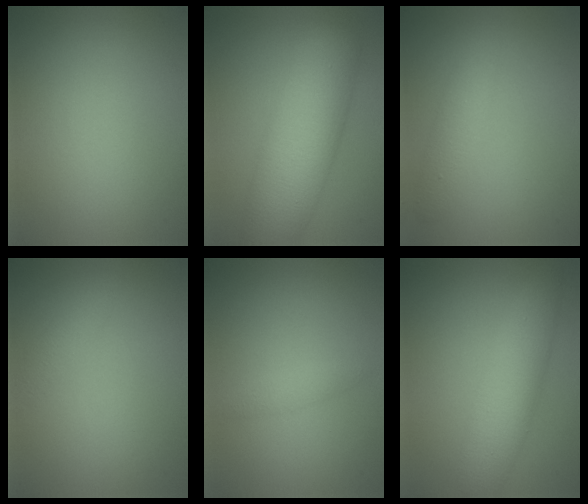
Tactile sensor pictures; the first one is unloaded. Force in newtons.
{"total": 9.7, "press": 9.7, "slide": 0.2}
{"total": 2.6, "press": 2.6, "slide": 0.2}
{"total": 1.5, "press": 1.5, "slide": 0.0}
{"total": 1.2, "press": 1.2, "slide": 0.0}
{"total": 5.2, "press": 5.2, "slide": 0.2}